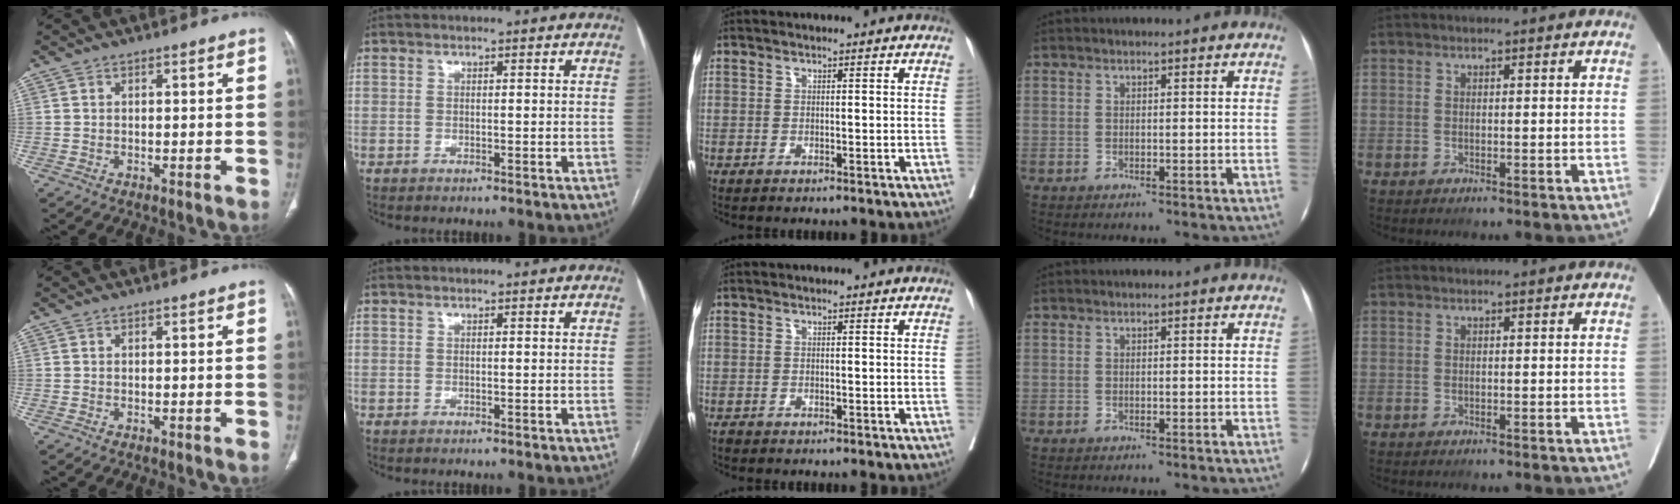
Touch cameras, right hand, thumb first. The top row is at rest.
{}